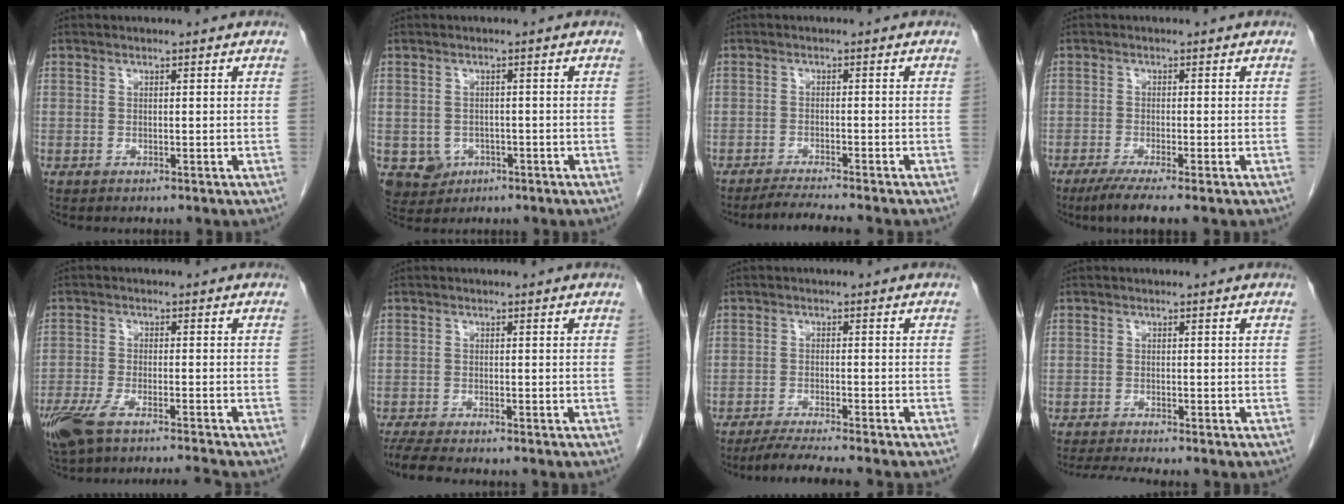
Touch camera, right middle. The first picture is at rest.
{"total": 4.3, "force": [-1.5, 3.9, 1.0], "torque": [-0.017, 0.002, -0.016]}
{"total": 5.0, "force": [-4.5, -1.1, 2.0], "torque": [-0.029, -0.017, -0.072]}
{"total": 4.9, "force": [-3.4, -0.2, 3.5], "torque": [-0.060, -0.016, -0.060]}
{"total": 9.3, "force": [-7.7, 0.3, 5.1], "torque": [-0.093, -0.014, -0.132]}
{"total": 4.4, "force": [-3.8, 0.2, 2.2], "torque": [-0.046, -0.018, -0.066]}
{"total": 6.7, "force": [-5.8, -1.2, 3.1], "torque": [-0.044, -0.022, -0.094]}
{"total": 3.7, "force": [-3.3, -0.7, 1.5], "torque": [-0.032, -0.018, -0.058]}